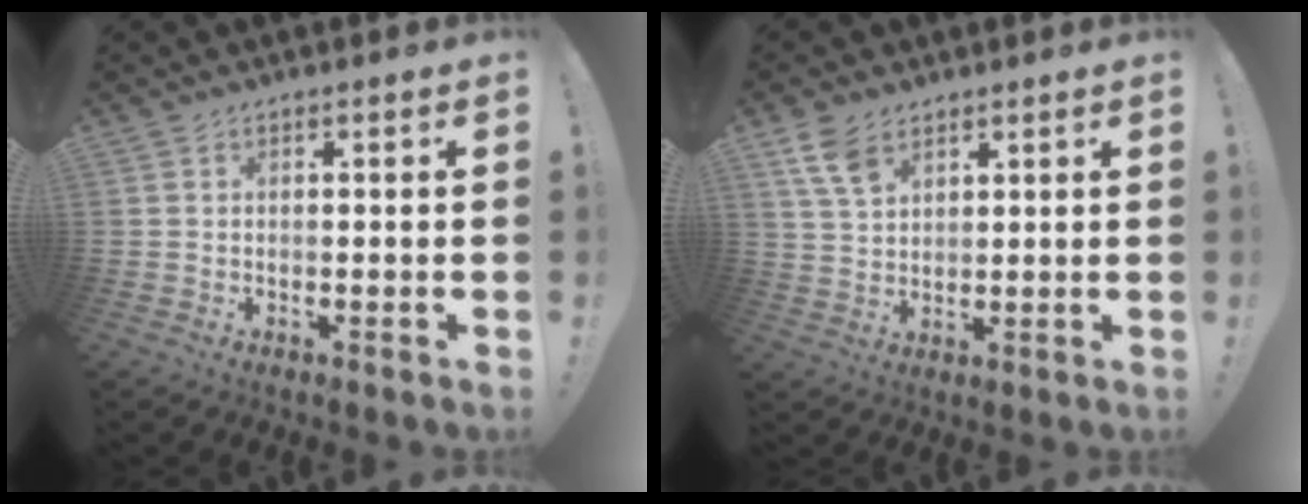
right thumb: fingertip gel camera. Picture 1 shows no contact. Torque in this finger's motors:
{"motor_torque": [-0.40, 0.21, 0.59, 0.12, 0.00]}